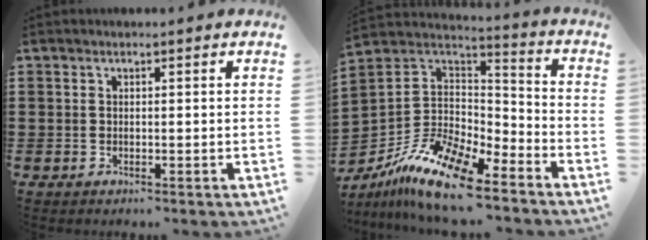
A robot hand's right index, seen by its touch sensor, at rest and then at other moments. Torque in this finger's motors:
{"motor_torque": [0.15, 0.22, -0.13, -0.11]}